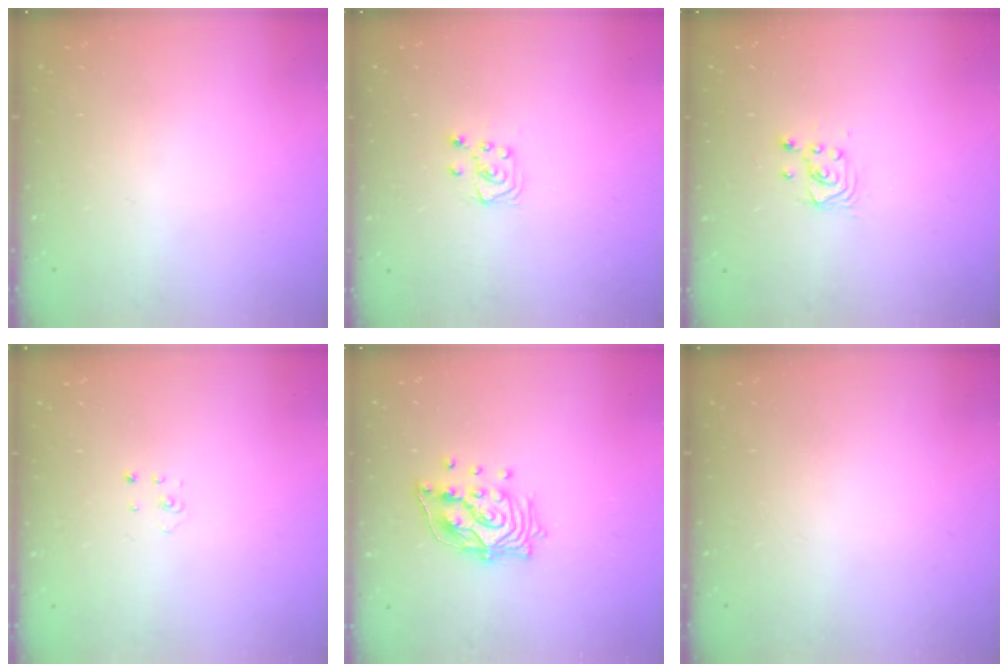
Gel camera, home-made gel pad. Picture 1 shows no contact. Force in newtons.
{"total": 4.5, "press": 4.5, "slide": 0.5}
{"total": 2.2, "press": 2.2, "slide": 0.3}
{"total": 1.5, "press": 1.5, "slide": 0.1}
{"total": 13.2, "press": 13.2, "slide": 1.3}
{"total": 0.0}